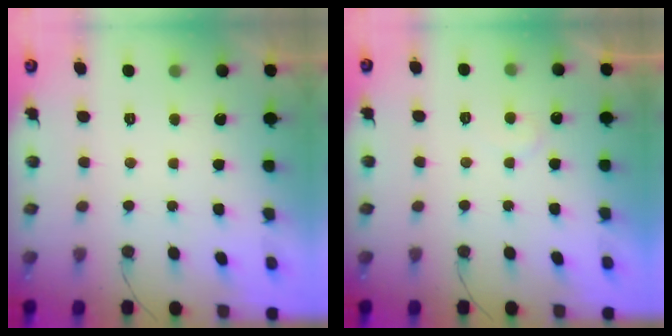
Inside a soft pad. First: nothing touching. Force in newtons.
{"total": 5.6, "press": 5.6, "slide": 0.3}